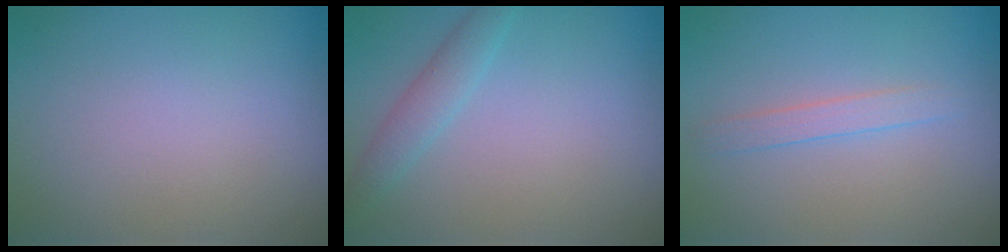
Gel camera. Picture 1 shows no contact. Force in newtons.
{"total": 2.0, "press": 2.0, "slide": 0.1}
{"total": 1.4, "press": 1.4, "slide": 0.0}